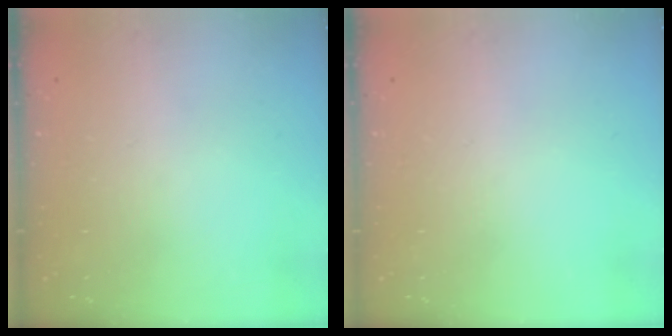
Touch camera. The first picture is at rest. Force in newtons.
{"total": 0.0}